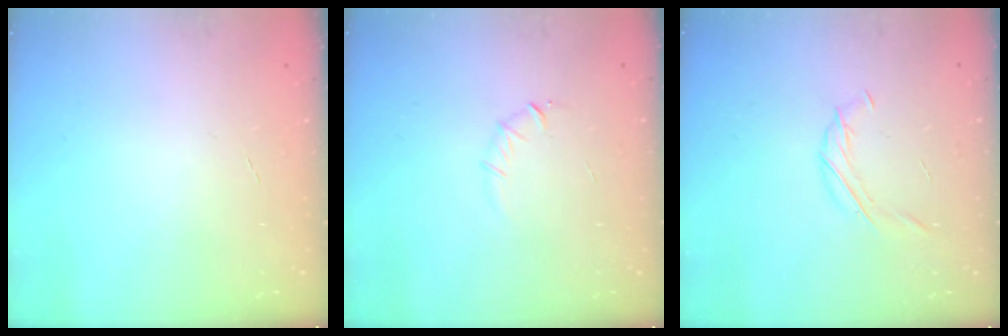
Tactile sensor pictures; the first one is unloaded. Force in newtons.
{"total": 3.8, "press": 3.6, "slide": 1.1}
{"total": 7.5, "press": 7.2, "slide": 2.1}